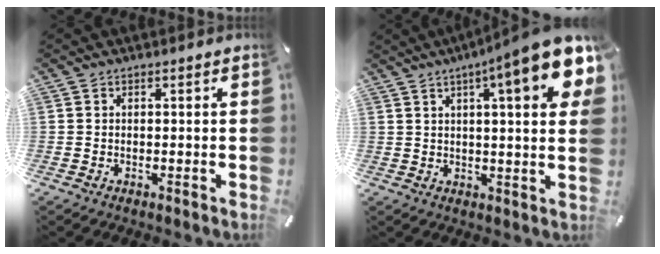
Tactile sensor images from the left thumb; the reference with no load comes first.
{"total": 15.6, "force": [7.2, 2.6, 13.7], "torque": [-0.198, -0.034, 0.104]}